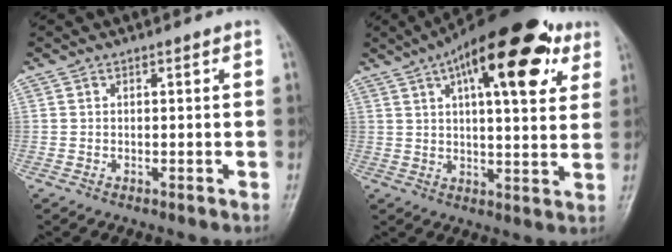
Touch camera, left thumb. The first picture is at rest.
{"total": 21.9, "force": [10.3, 8.2, 17.5], "torque": [-0.241, -0.002, 0.148]}